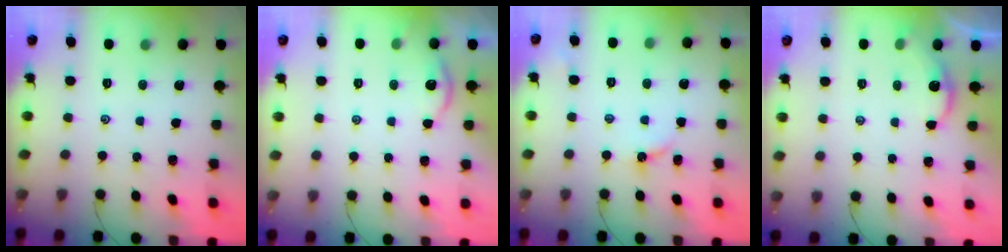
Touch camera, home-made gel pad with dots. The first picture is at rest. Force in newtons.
{"total": 1.9, "press": 1.9, "slide": 0.3}
{"total": 2.8, "press": 2.8, "slide": 0.2}
{"total": 1.3, "press": 1.3, "slide": 0.2}